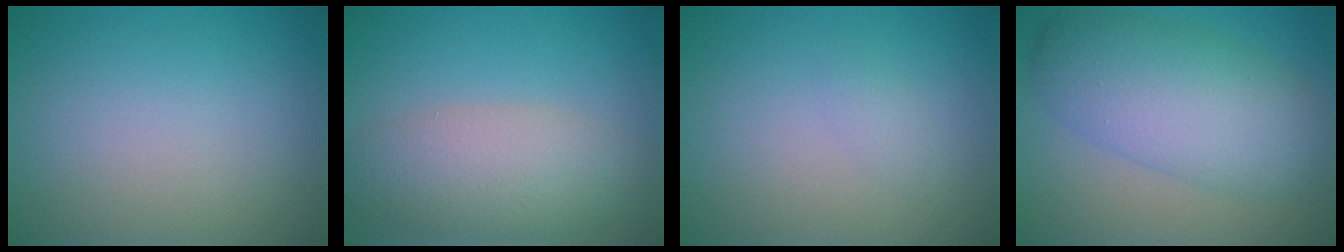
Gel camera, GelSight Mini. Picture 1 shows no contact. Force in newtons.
{"total": 5.5, "press": 5.5, "slide": 0.3}
{"total": 0.9, "press": 0.9, "slide": 0.1}
{"total": 7.8, "press": 7.8, "slide": 0.1}